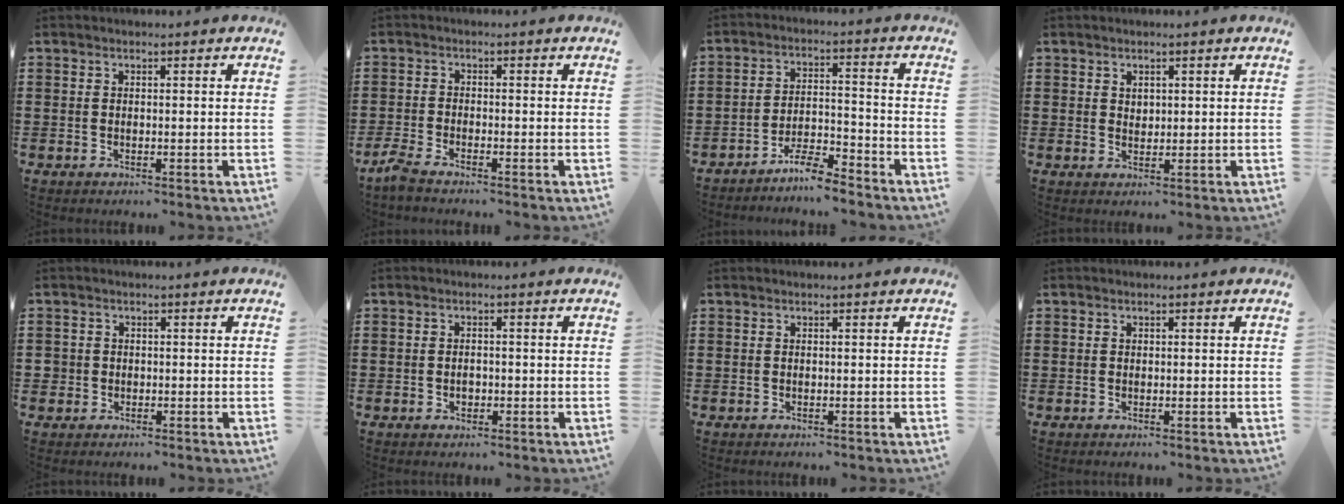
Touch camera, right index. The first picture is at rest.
{"total": 2.3, "force": [-2.2, 0.1, 0.9], "torque": [-0.031, -0.005, -0.047]}
{"total": 5.2, "force": [-4.9, 0.3, 1.9], "torque": [-0.047, 0.003, -0.098]}
{"total": 1.5, "force": [1.0, 1.0, 0.3], "torque": [-0.008, 0.004, 0.020]}
{"total": 1.3, "force": [-0.3, 1.3, 0.2], "torque": [-0.008, 0.004, -0.009]}
{"total": 1.4, "force": [-0.4, 1.0, 1.0], "torque": [-0.021, 0.002, -0.008]}
{"total": 0.0}
{"total": 0.0}